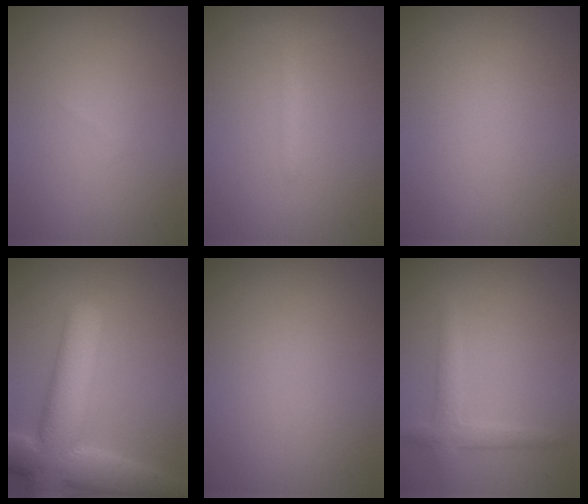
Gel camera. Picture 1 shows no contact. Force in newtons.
{"total": 1.5, "press": 1.5, "slide": 0.1}
{"total": 0.0}
{"total": 10.6, "press": 10.5, "slide": 0.7}
{"total": 0.0}
{"total": 2.3, "press": 2.3, "slide": 0.2}